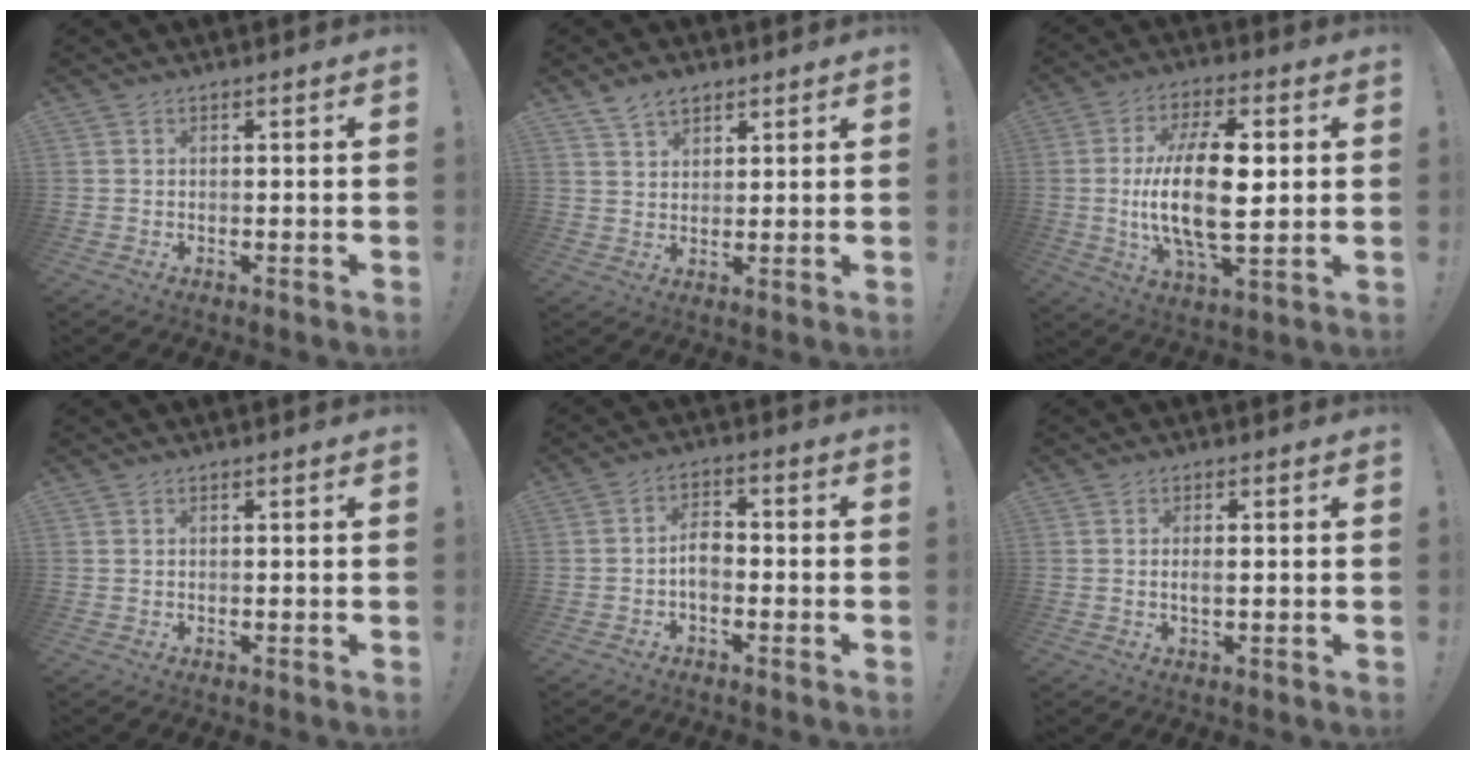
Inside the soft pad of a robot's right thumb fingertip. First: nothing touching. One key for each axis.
{"total": 5.7, "fx": 4.1, "fy": 3.4, "fz": 2.2, "tx": -0.034, "ty": -0.016, "tz": 0.076}
{"total": 19.4, "fx": 0.9, "fy": 7.7, "fz": 17.8, "tx": -0.343, "ty": -0.013, "tz": 0.003}
{"total": 0.0}
{"total": 4.9, "fx": -1.2, "fy": 2.9, "fz": 3.7, "tx": -0.074, "ty": -0.001, "tz": -0.026}
{"total": 2.3, "fx": -0.1, "fy": 0.5, "fz": 2.2, "tx": -0.032, "ty": -0.001, "tz": -0.004}